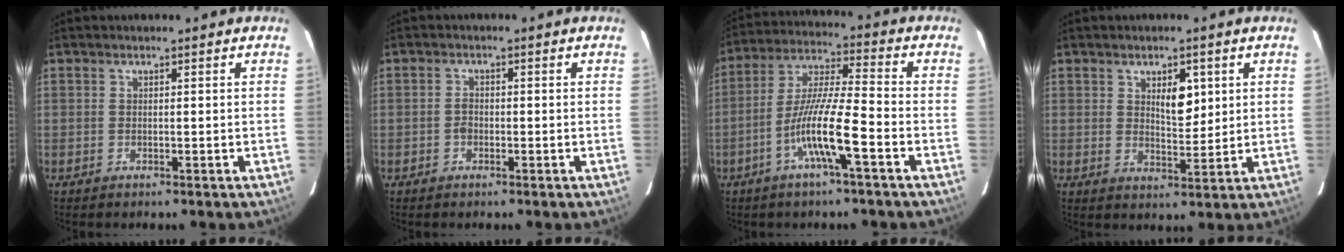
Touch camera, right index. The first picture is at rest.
{"total": 1.4, "force": [-0.5, 1.0, 1.0], "torque": [-0.018, 0.004, -0.010]}
{"total": 11.3, "force": [-4.6, 0.3, 10.3], "torque": [-0.202, 0.002, -0.090]}
{"total": 4.8, "force": [1.9, 2.1, 3.9], "torque": [-0.059, -0.002, 0.034]}